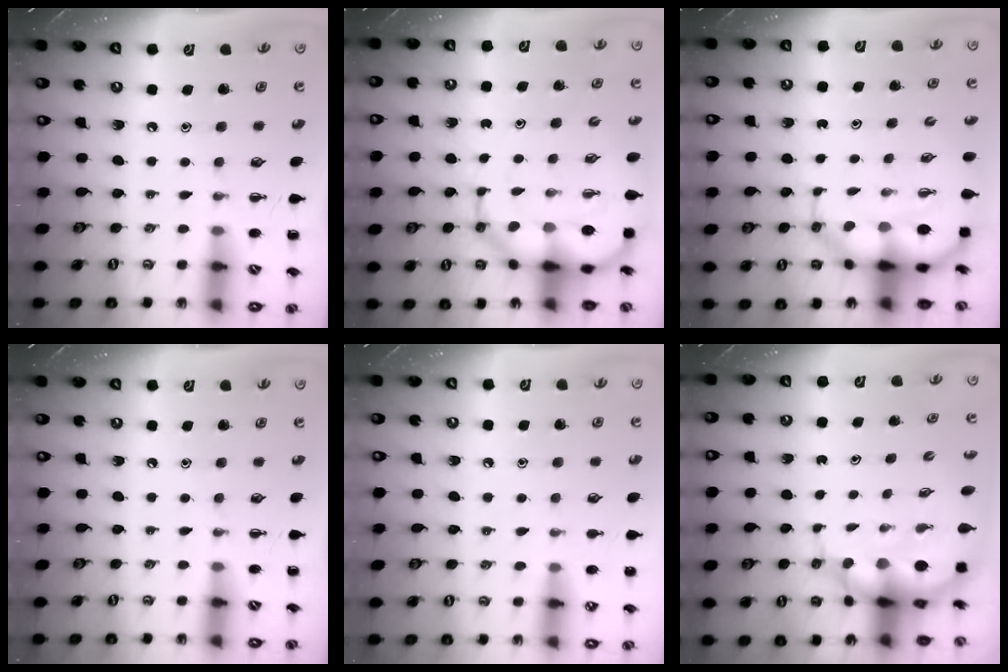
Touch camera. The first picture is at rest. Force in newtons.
{"total": 12.2, "press": 11.7, "slide": 3.5}
{"total": 8.0, "press": 7.7, "slide": 2.2}
{"total": 0.0}
{"total": 6.6, "press": 6.3, "slide": 2.1}
{"total": 8.3, "press": 8.1, "slide": 2.0}